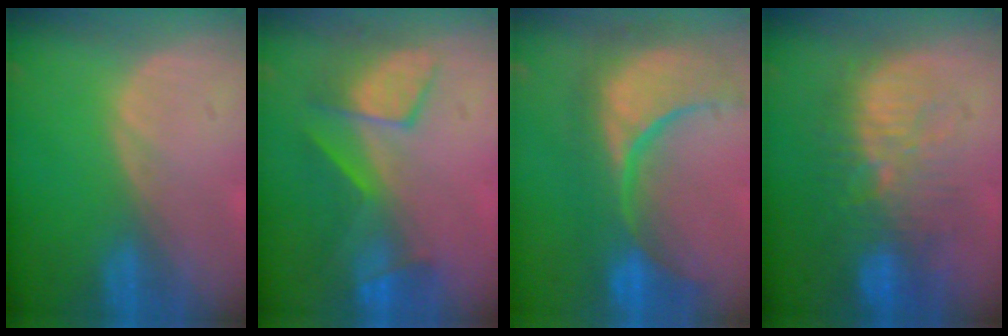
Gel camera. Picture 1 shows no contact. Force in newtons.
{"total": 7.7, "press": 7.3, "slide": 2.6}
{"total": 13.2, "press": 11.6, "slide": 6.2}
{"total": 10.1, "press": 9.5, "slide": 3.4}